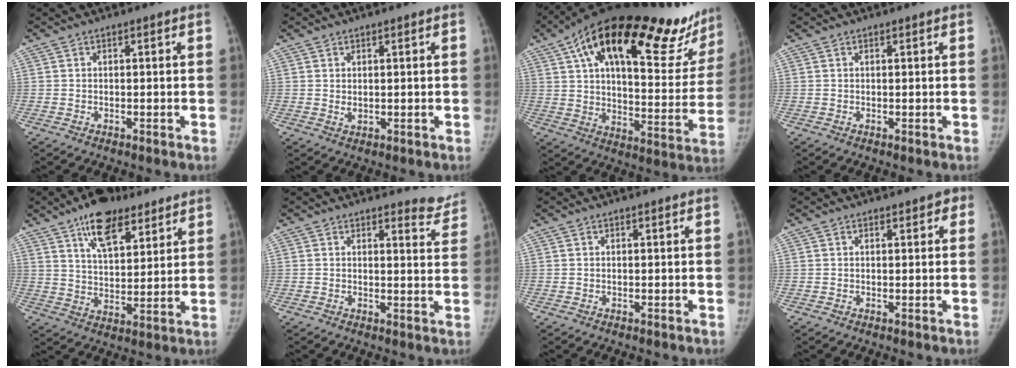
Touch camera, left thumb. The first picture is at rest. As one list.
[{"total": 1.3, "force": [0.5, 0.8, 0.9], "torque": [-0.014, -0.007, 0.014]}, {"total": 36.5, "force": [24.4, 12.9, 23.9], "torque": [-0.321, -0.048, 0.349]}, {"total": 0.0}, {"total": 14.3, "force": [9.0, 6.5, 9.0], "torque": [-0.110, -0.036, 0.146]}, {"total": 6.0, "force": [5.8, 1.4, 0.3], "torque": [0.025, -0.048, 0.048]}, {"total": 0.0}, {"total": 2.1, "force": [1.0, 1.2, 1.3], "torque": [0.001, 0.002, 0.011]}]